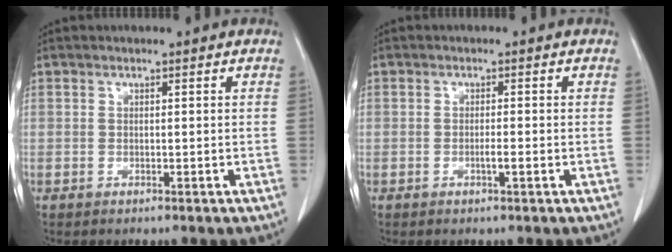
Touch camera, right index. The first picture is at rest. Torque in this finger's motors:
{"motor_torque": [0.37, -0.32, 0.23, 0.06]}